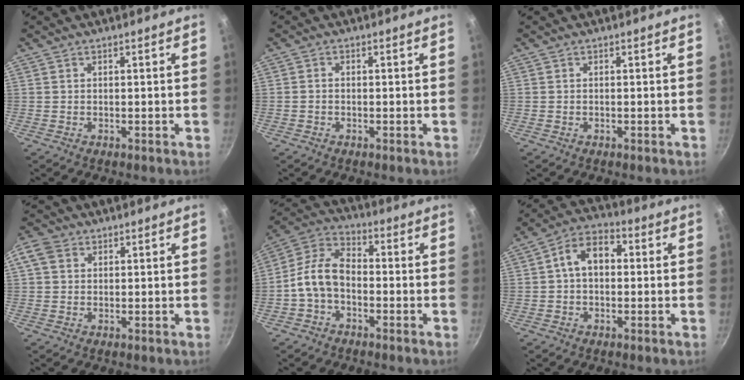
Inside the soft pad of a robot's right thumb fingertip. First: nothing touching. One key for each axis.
{"total": 1.0, "fx": -0.4, "fy": 0.7, "fz": 0.5, "tx": -0.010, "ty": 0.006, "tz": -0.009}
{"total": 0.0}
{"total": 4.1, "fx": 1.3, "fy": 3.3, "fz": 2.1, "tx": -0.037, "ty": 0.004, "tz": 0.015}
{"total": 9.7, "fx": -2.3, "fy": 6.3, "fz": 6.9, "tx": -0.124, "ty": 0.045, "tz": -0.061}
{"total": 8.3, "fx": 0.7, "fy": 5.6, "fz": 6.0, "tx": -0.071, "ty": 0.028, "tz": -0.003}